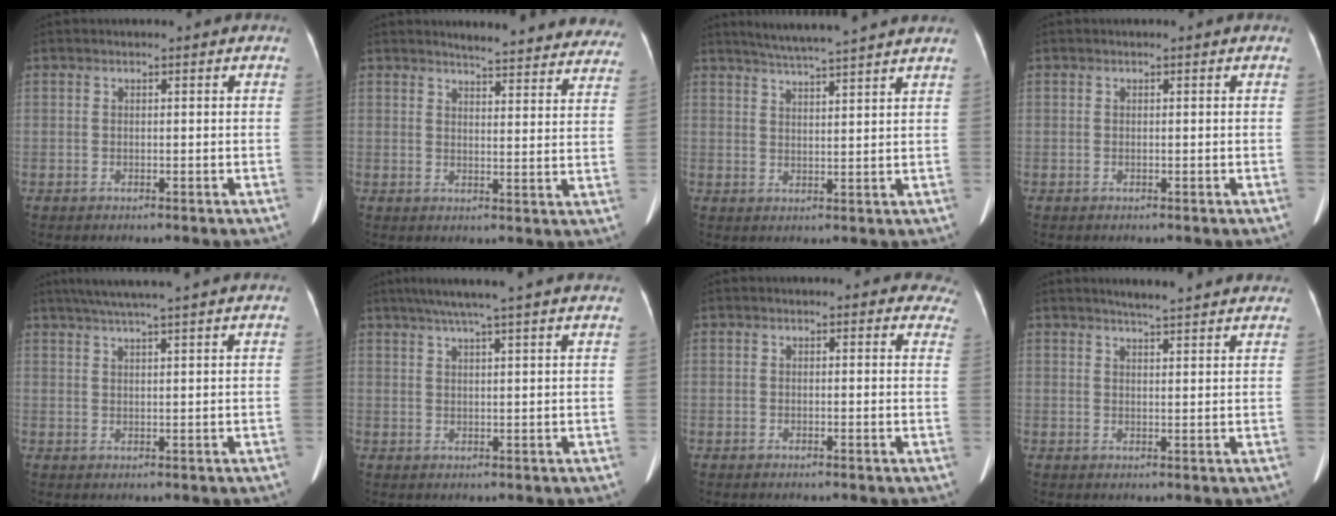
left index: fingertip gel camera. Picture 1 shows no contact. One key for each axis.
{"total": 18.9, "fx": 17.9, "fy": 2.8, "fz": 5.5, "tx": -0.047, "ty": -0.056, "tz": 0.190}
{"total": 11.1, "fx": 9.9, "fy": -0.9, "fz": 4.9, "tx": -0.082, "ty": 0.022, "tz": 0.133}
{"total": 0.0}
{"total": 12.9, "fx": 10.9, "fy": -0.3, "fz": 6.9, "tx": -0.115, "ty": 0.037, "tz": 0.145}
{"total": 15.6, "fx": 13.1, "fy": -0.4, "fz": 8.5, "tx": -0.136, "ty": 0.032, "tz": 0.167}
{"total": 7.3, "fx": 6.7, "fy": 2.7, "fz": 1.1, "tx": 0.032, "ty": -0.011, "tz": 0.035}
{"total": 12.9, "fx": 11.8, "fy": 1.0, "fz": 5.2, "tx": -0.061, "ty": 0.012, "tz": 0.133}